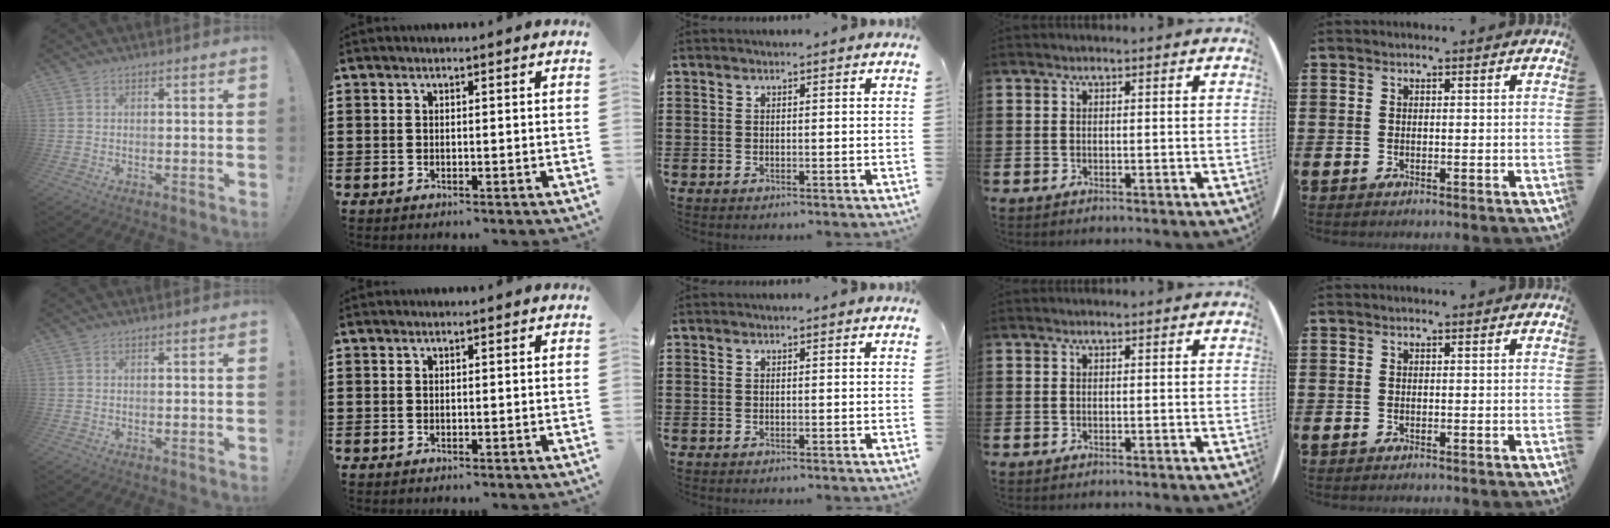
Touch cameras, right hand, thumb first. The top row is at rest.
{}